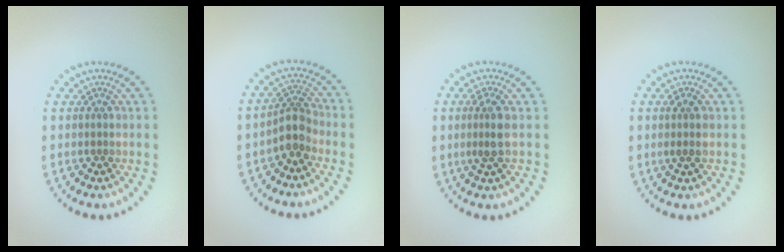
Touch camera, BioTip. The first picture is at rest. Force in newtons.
{"total": 2.4, "press": 1.8, "slide": 1.5}
{"total": 2.0, "press": 1.6, "slide": 1.2}
{"total": 1.3, "press": 1.1, "slide": 0.7}